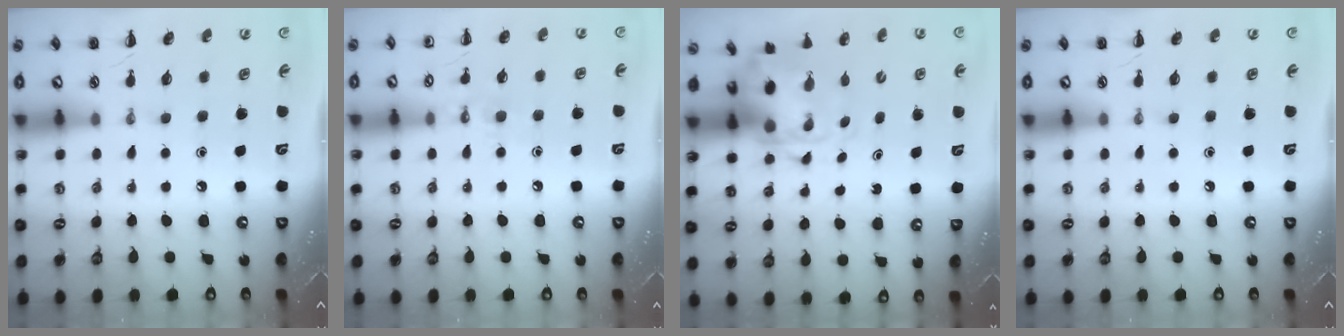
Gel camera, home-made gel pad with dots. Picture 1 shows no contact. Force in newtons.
{"total": 7.2, "press": 7.0, "slide": 1.7}
{"total": 4.4, "press": 4.2, "slide": 1.1}
{"total": 0.0}